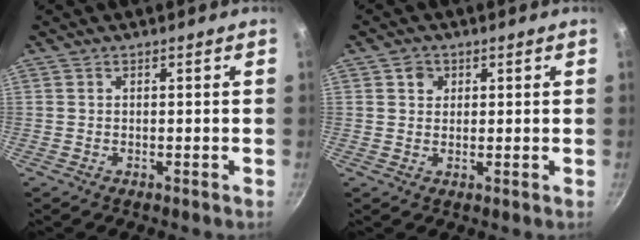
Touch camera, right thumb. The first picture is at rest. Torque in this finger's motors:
{"motor_torque": [-0.46, 0.67, 0.04, 0.60, -0.01]}